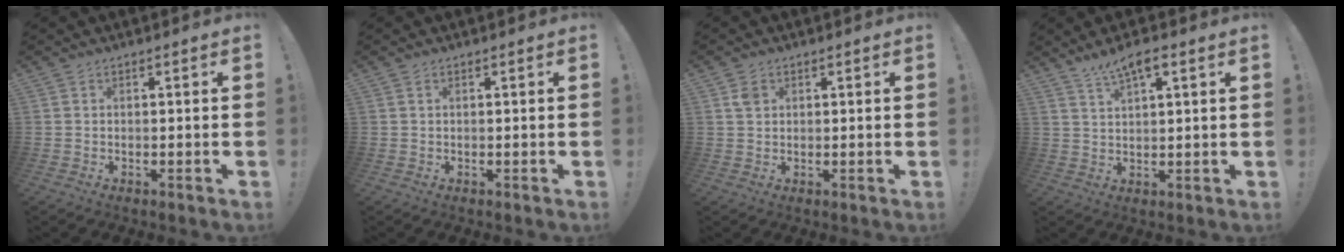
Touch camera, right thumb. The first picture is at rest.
{"total": 0.6, "force": [0.2, 0.1, 0.5], "torque": [-0.008, 0.000, 0.003]}
{"total": 2.3, "force": [1.2, 1.7, 1.0], "torque": [-0.010, -0.003, 0.021]}
{"total": 6.2, "force": [4.1, 1.4, 4.5], "torque": [-0.081, -0.015, 0.071]}